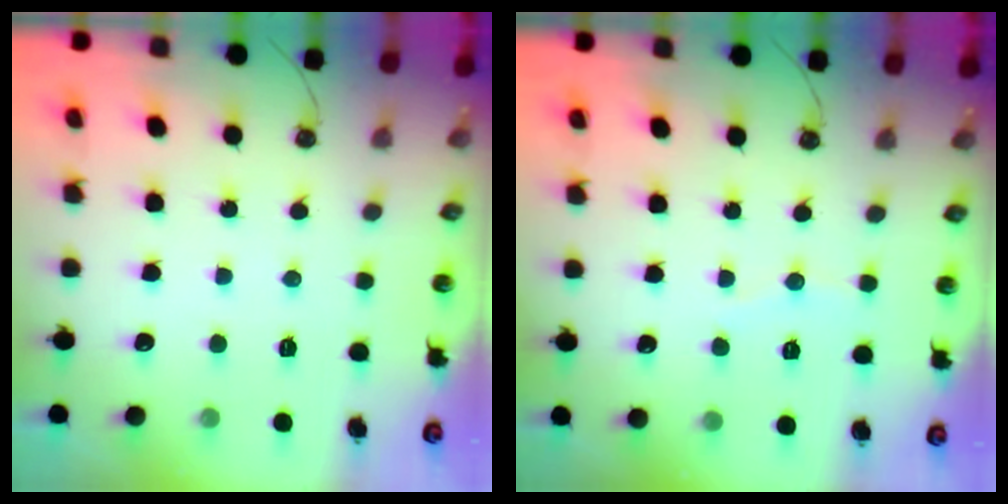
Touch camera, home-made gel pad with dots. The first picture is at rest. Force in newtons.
{"total": 3.9, "press": 3.9, "slide": 0.5}